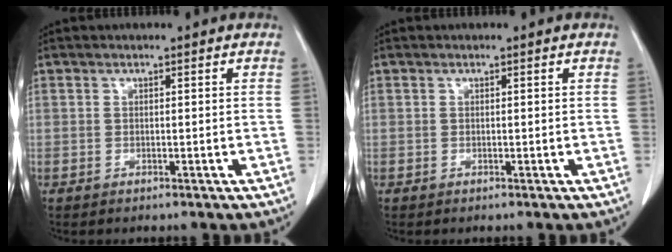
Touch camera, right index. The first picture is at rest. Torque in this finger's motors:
{"motor_torque": [-0.04, 0.03, 0.00, 0.01]}